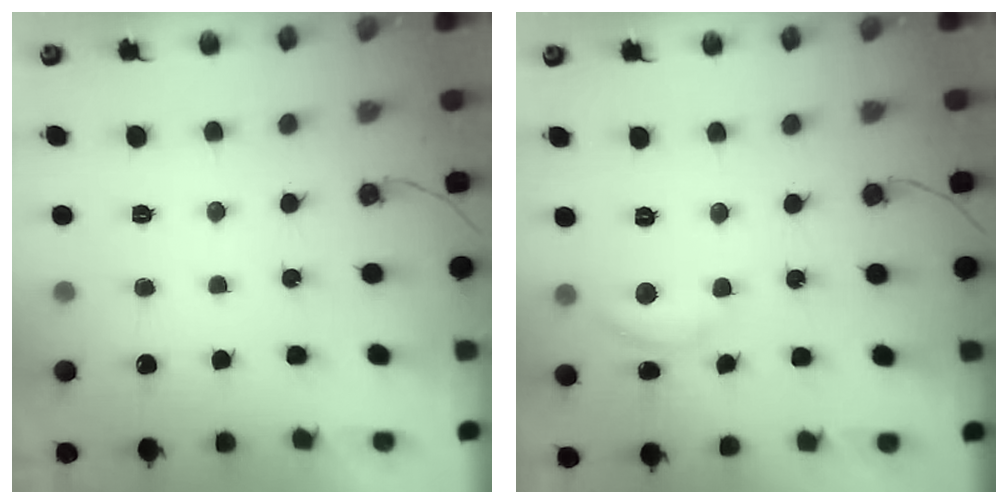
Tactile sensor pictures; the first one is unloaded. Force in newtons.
{"total": 8.0, "press": 8.0, "slide": 0.4}